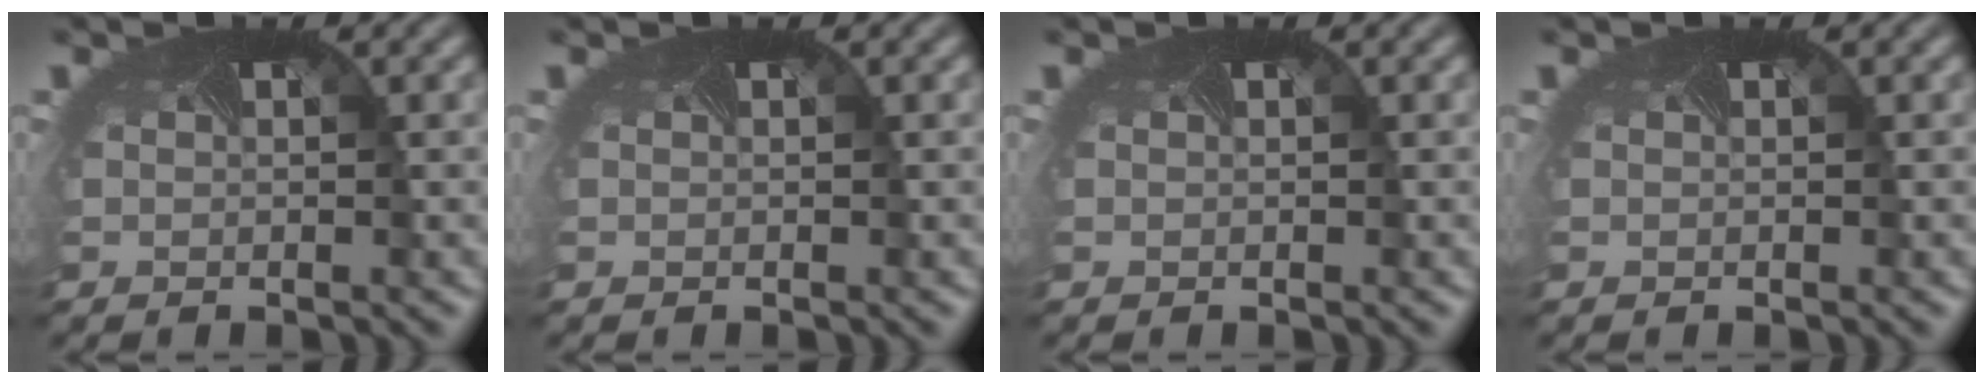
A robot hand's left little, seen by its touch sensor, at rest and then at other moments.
{"total": 0.0}
{"total": 0.0}
{"total": 0.0}